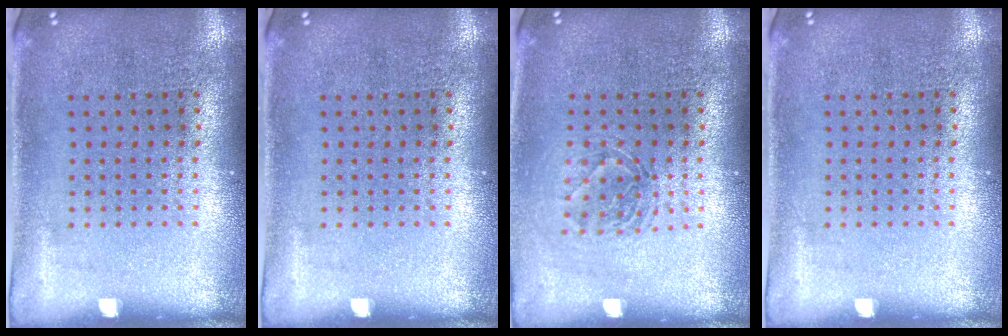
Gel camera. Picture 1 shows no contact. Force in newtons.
{"total": 0.0}
{"total": 1.3, "press": 1.1, "slide": 0.6}
{"total": 0.0}